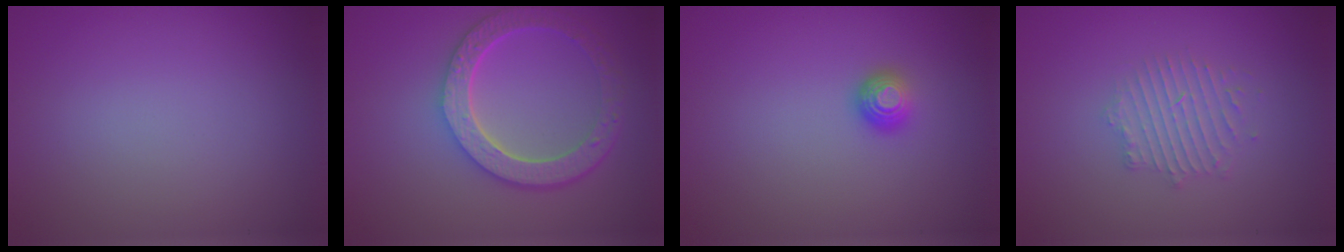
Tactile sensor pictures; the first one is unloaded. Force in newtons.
{"total": 6.1, "press": 4.6, "slide": 4.0}
{"total": 1.3, "press": 1.0, "slide": 0.9}
{"total": 2.4, "press": 2.4, "slide": 0.3}